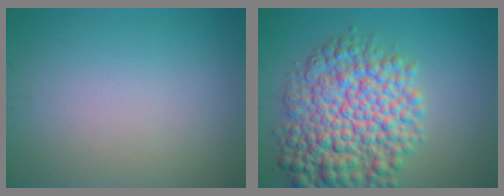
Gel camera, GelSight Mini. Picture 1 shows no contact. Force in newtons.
{"total": 9.9, "press": 9.9, "slide": 0.2}